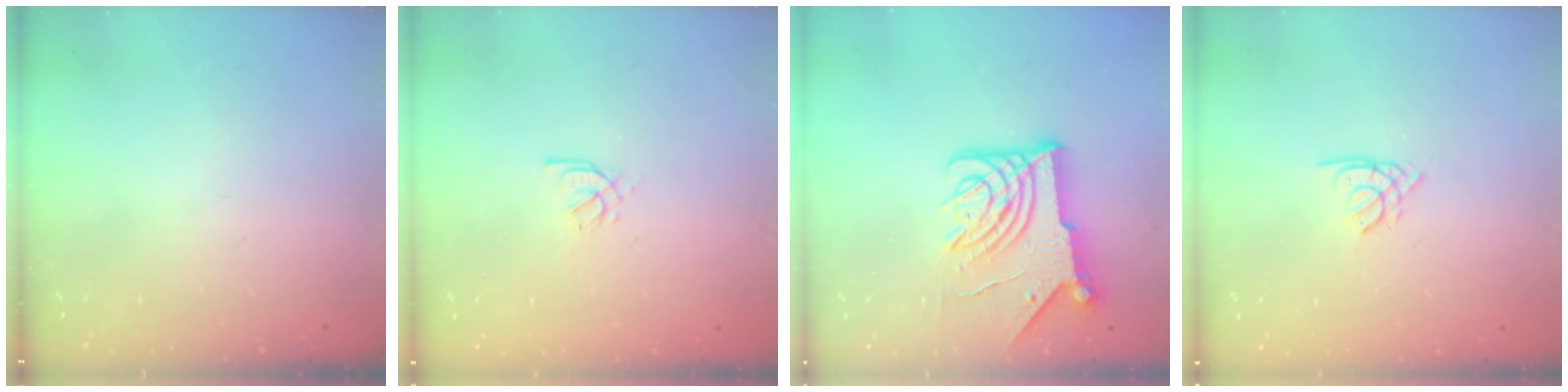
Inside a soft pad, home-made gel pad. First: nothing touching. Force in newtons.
{"total": 2.6, "press": 2.5, "slide": 0.7}
{"total": 16.1, "press": 16.0, "slide": 1.8}
{"total": 1.4, "press": 1.4, "slide": 0.3}